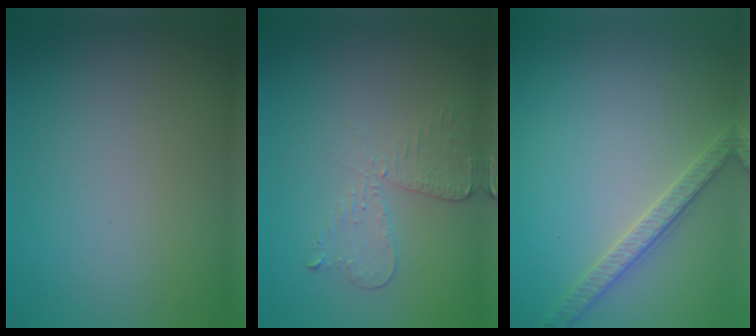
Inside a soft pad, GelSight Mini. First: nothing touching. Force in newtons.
{"total": 2.9, "press": 2.5, "slide": 1.5}
{"total": 2.7, "press": 2.7, "slide": 0.1}